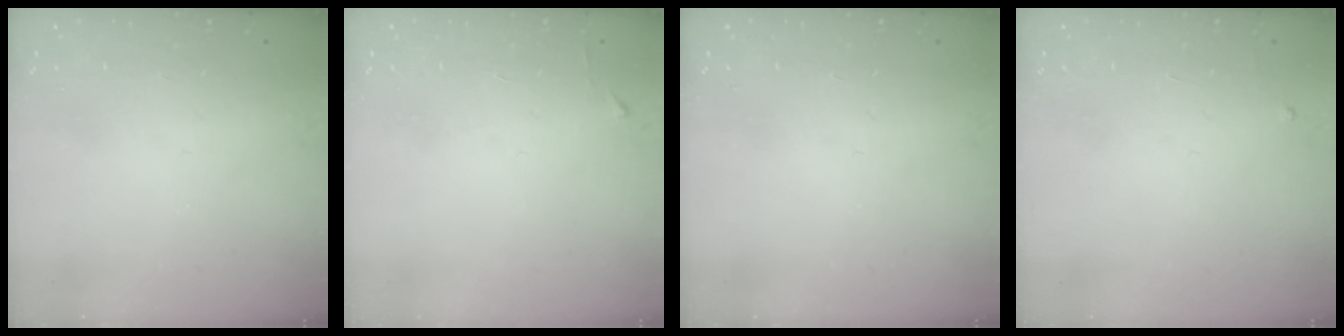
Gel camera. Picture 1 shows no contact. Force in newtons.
{"total": 2.4, "press": 2.4, "slide": 0.3}
{"total": 0.0}
{"total": 2.6, "press": 2.6, "slide": 0.4}